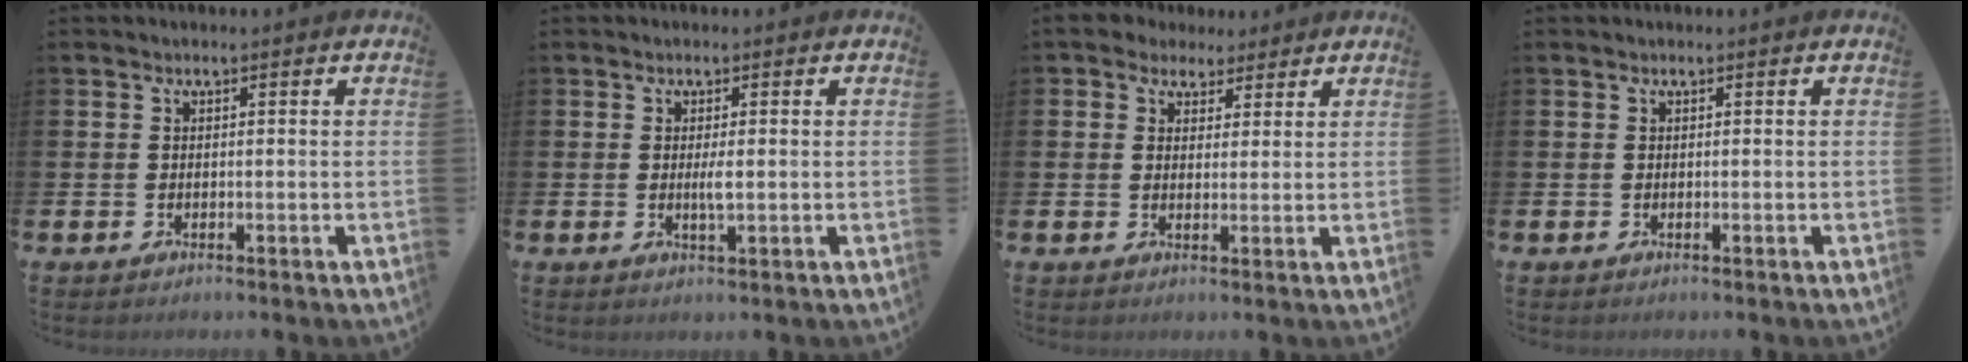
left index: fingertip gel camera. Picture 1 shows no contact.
{"total": 1.7, "force": [0.1, 0.3, 1.6], "torque": [-0.026, -0.005, 0.000]}
{"total": 3.7, "force": [3.0, 2.2, 0.2], "torque": [-0.006, -0.012, 0.051]}
{"total": 0.0}